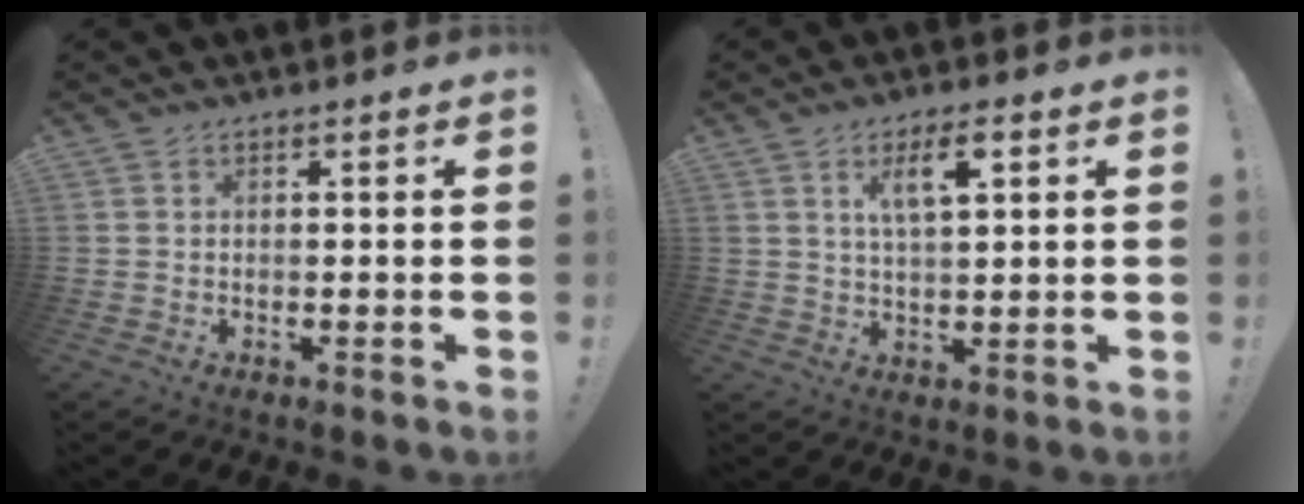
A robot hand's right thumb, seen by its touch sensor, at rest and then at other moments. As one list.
[{"total": 7.2, "force": [3.1, 2.3, 6.1], "torque": [-0.104, -0.003, 0.050]}]